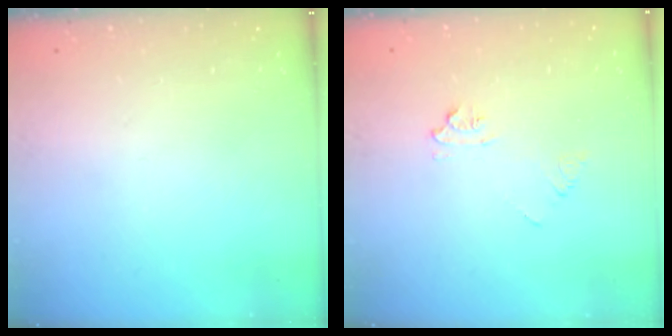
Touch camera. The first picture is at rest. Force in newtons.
{"total": 5.0, "press": 4.9, "slide": 0.6}